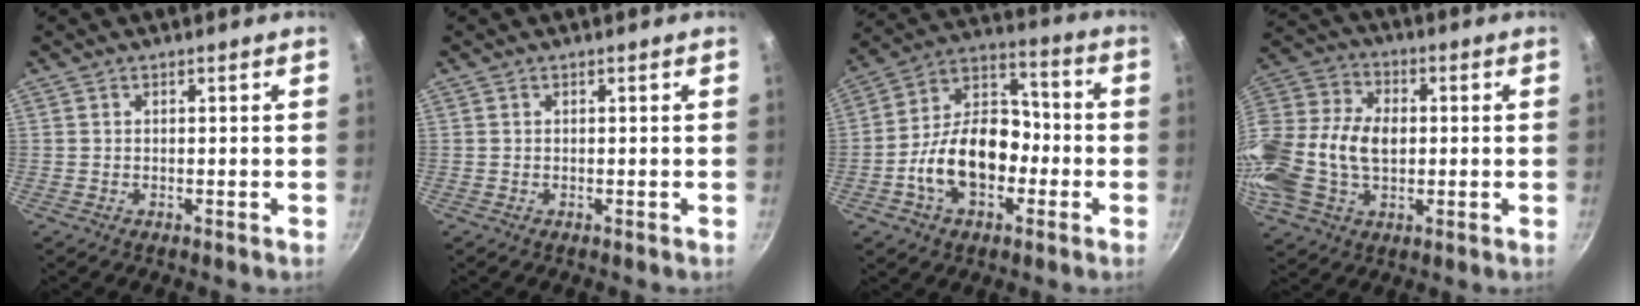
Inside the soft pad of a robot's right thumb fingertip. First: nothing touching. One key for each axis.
{"total": 0.0}
{"total": 16.9, "fx": -4.5, "fy": 11.3, "fz": 11.7, "tx": -0.156, "ty": 0.052, "tz": -0.090}
{"total": 21.3, "fx": -0.8, "fy": 15.0, "fz": 15.1, "tx": -0.314, "ty": 0.035, "tz": -0.021}